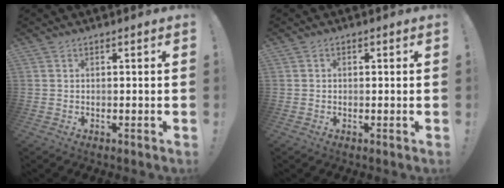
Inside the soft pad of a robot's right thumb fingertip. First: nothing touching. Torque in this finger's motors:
{"motor_torque": [-0.03, -0.15, -0.18, 0.07, 0.04]}